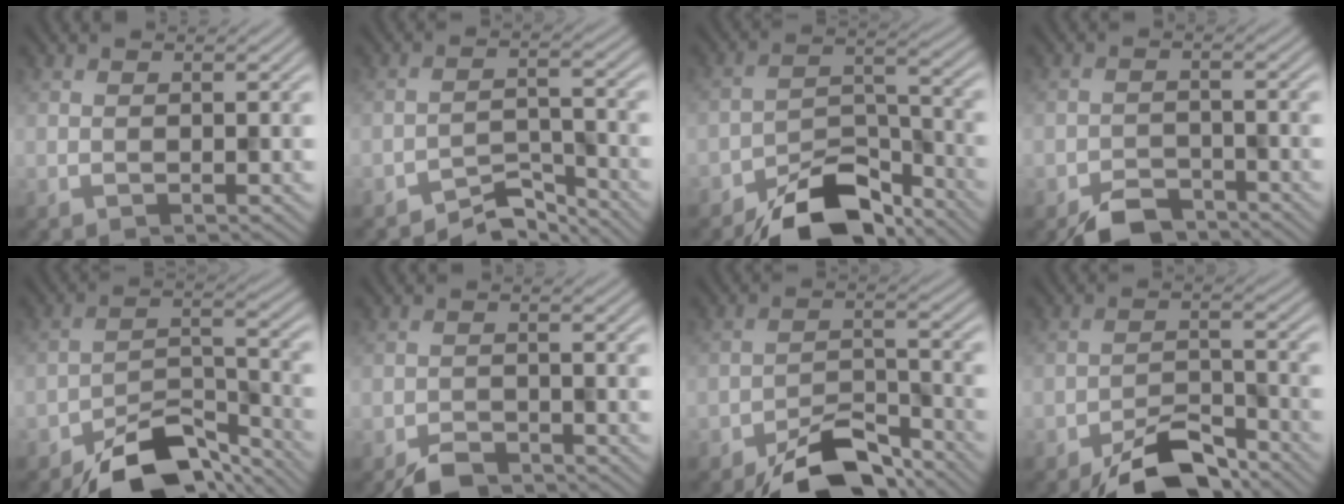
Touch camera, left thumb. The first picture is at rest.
{"total": 4.7, "force": [-4.4, 1.1, 1.3], "torque": [-0.017, 0.007, -0.081]}
{"total": 10.3, "force": [-8.3, 4.0, 4.7], "torque": [-0.064, 0.001, -0.157]}
{"total": 4.7, "force": [-4.1, 1.8, 1.4], "torque": [-0.019, -0.003, -0.075]}
{"total": 10.6, "force": [-8.3, 4.1, 5.1], "torque": [-0.072, 0.000, -0.152]}
{"total": 3.2, "force": [-2.8, 1.1, 0.9], "torque": [-0.012, 0.000, -0.055]}
{"total": 8.3, "force": [-6.5, 3.1, 4.2], "torque": [-0.061, 0.002, -0.121]}
{"total": 7.3, "force": [-5.7, 2.6, 3.6], "torque": [-0.056, 0.002, -0.107]}